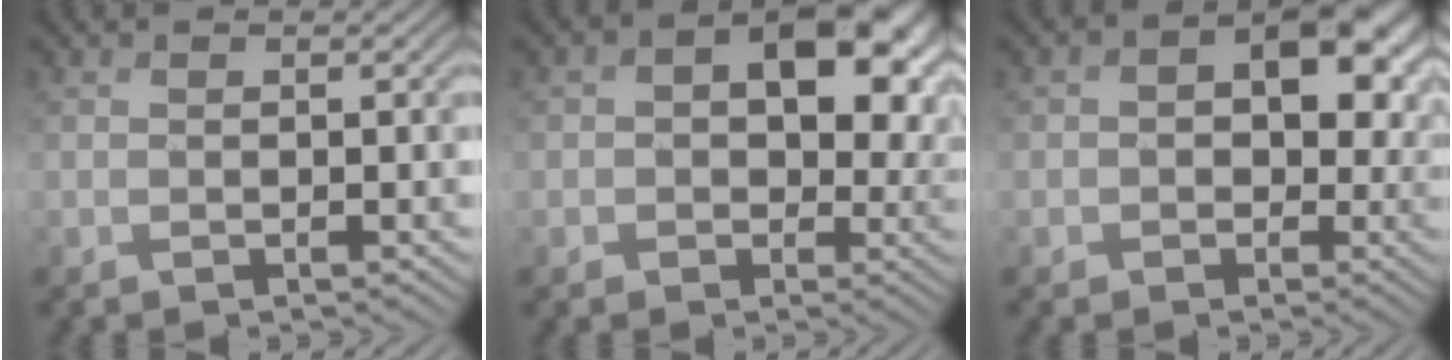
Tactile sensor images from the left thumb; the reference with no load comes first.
{"total": 11.5, "force": [2.4, 8.0, 7.9], "torque": [-0.122, -0.012, 0.046]}
{"total": 9.7, "force": [1.5, 7.3, 6.2], "torque": [-0.088, -0.006, 0.020]}